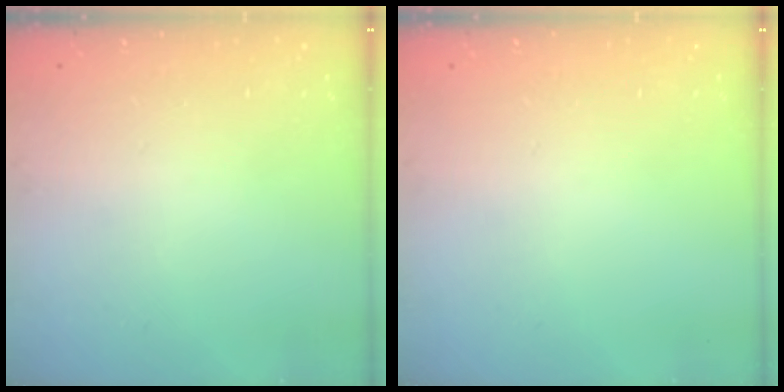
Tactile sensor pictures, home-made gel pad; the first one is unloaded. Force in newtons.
{"total": 0.0}